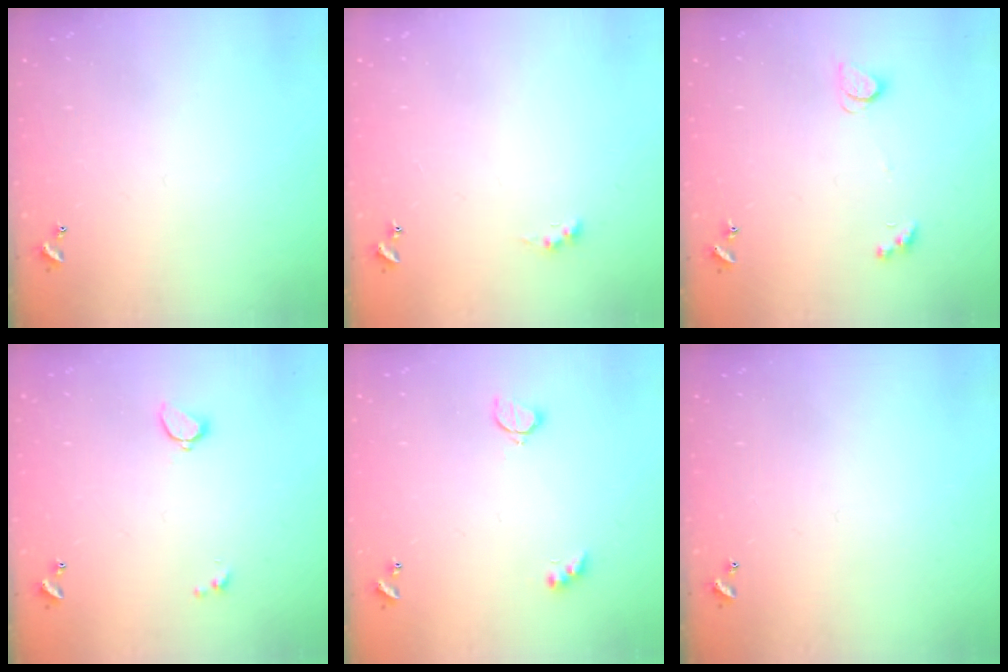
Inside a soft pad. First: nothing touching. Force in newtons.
{"total": 0.8, "press": 0.7, "slide": 0.4}
{"total": 2.6, "press": 2.6, "slide": 0.5}
{"total": 1.7, "press": 1.6, "slide": 0.5}
{"total": 3.3, "press": 3.3, "slide": 0.6}
{"total": 0.0}